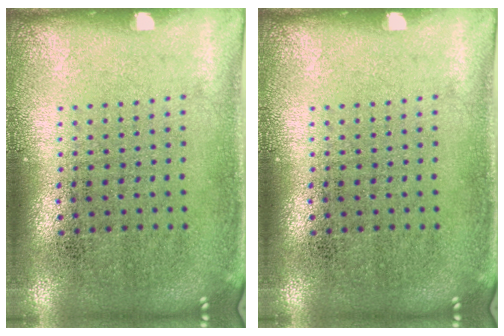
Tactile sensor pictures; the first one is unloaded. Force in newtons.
{"total": 0.0}